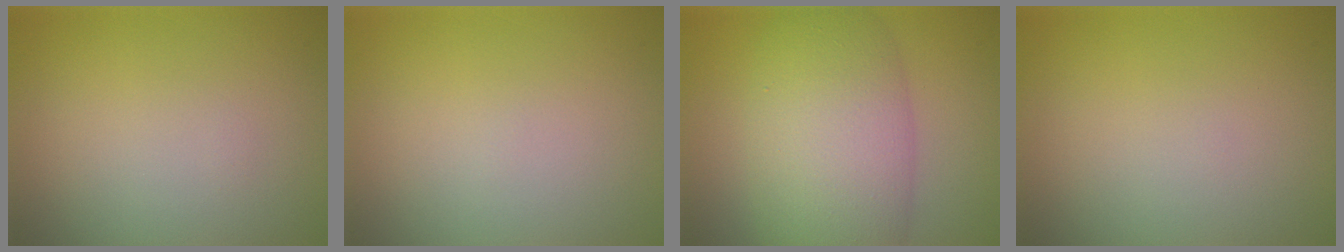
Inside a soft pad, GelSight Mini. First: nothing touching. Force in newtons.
{"total": 0.0}
{"total": 9.3, "press": 9.3, "slide": 0.3}
{"total": 0.0}